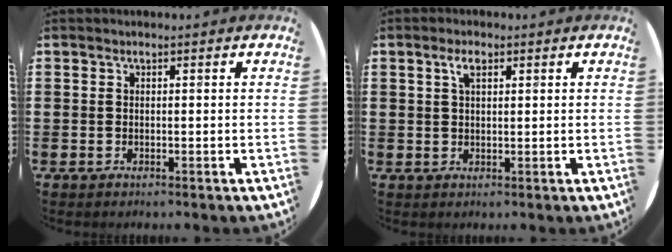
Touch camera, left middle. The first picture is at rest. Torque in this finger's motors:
{"motor_torque": [0.68, -0.58, 0.08, 0.07]}